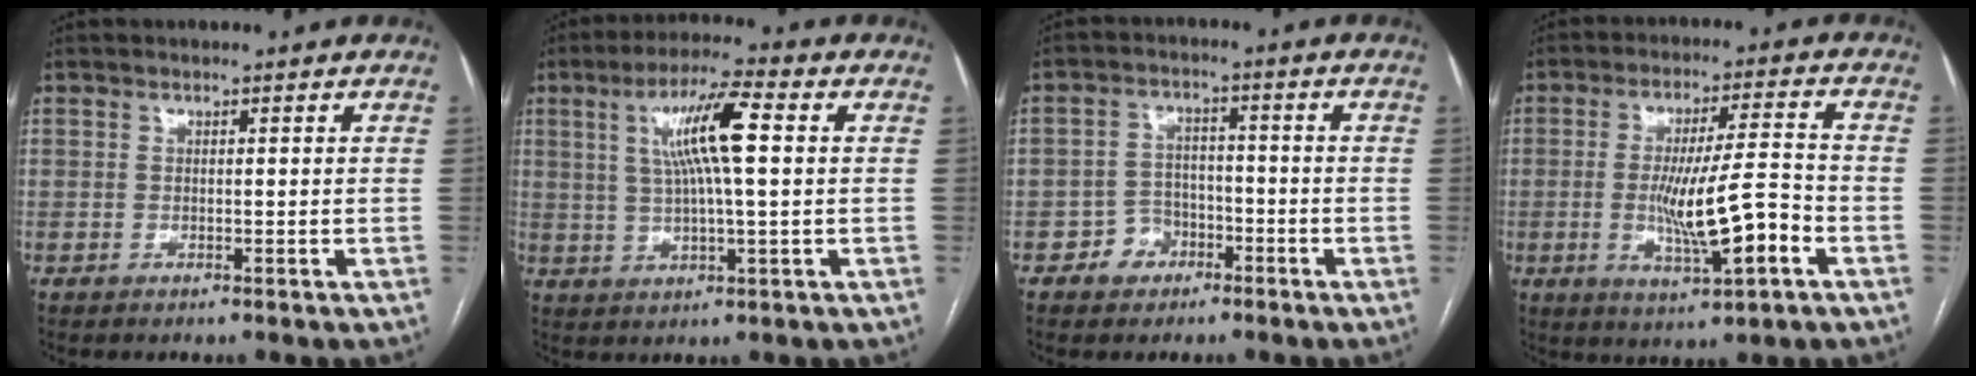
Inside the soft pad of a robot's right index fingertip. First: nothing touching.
{"total": 10.0, "force": [2.3, 0.8, 9.7], "torque": [-0.180, 0.013, 0.040]}
{"total": 4.6, "force": [-2.5, 3.7, 1.1], "torque": [-0.011, 0.017, -0.039]}
{"total": 12.1, "force": [-3.4, 1.2, 11.5], "torque": [-0.201, -0.003, -0.052]}